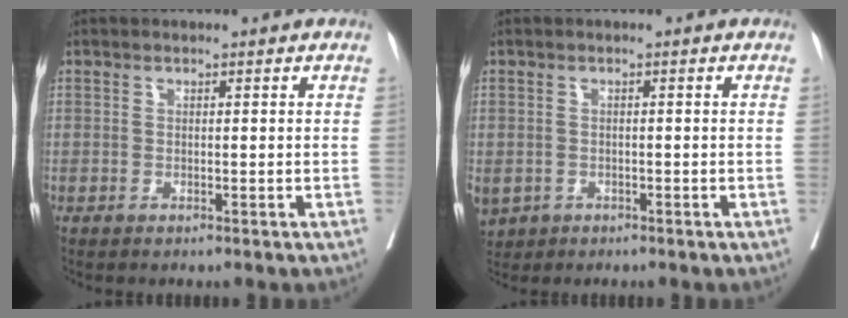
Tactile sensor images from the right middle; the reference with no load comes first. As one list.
[{"total": 6.1, "force": [-2.9, 4.9, 2.2], "torque": [-0.064, -0.004, -0.040]}]